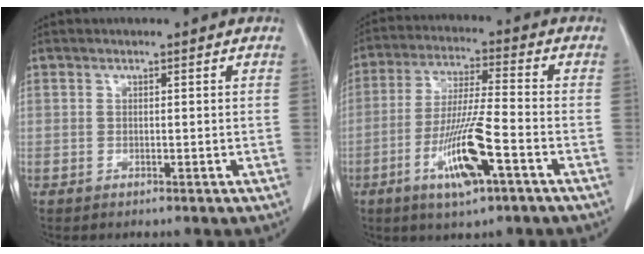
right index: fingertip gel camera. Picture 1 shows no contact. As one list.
[{"total": 11.5, "force": [-4.8, 0.9, 10.3], "torque": [-0.200, -0.013, -0.086]}]